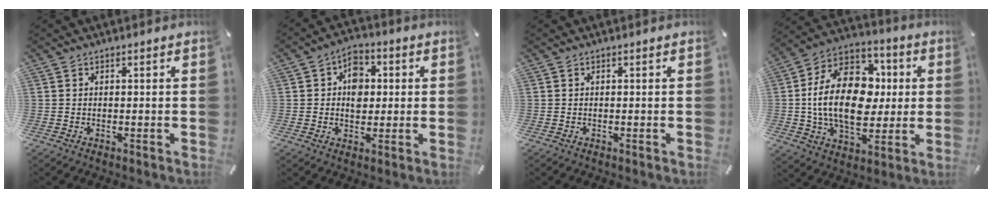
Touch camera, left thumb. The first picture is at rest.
{"total": 7.4, "force": [0.6, 5.9, 4.5], "torque": [-0.052, 0.001, 0.007]}
{"total": 0.0}
{"total": 21.6, "force": [0.0, 15.3, 15.2], "torque": [-0.290, 0.010, -0.002]}